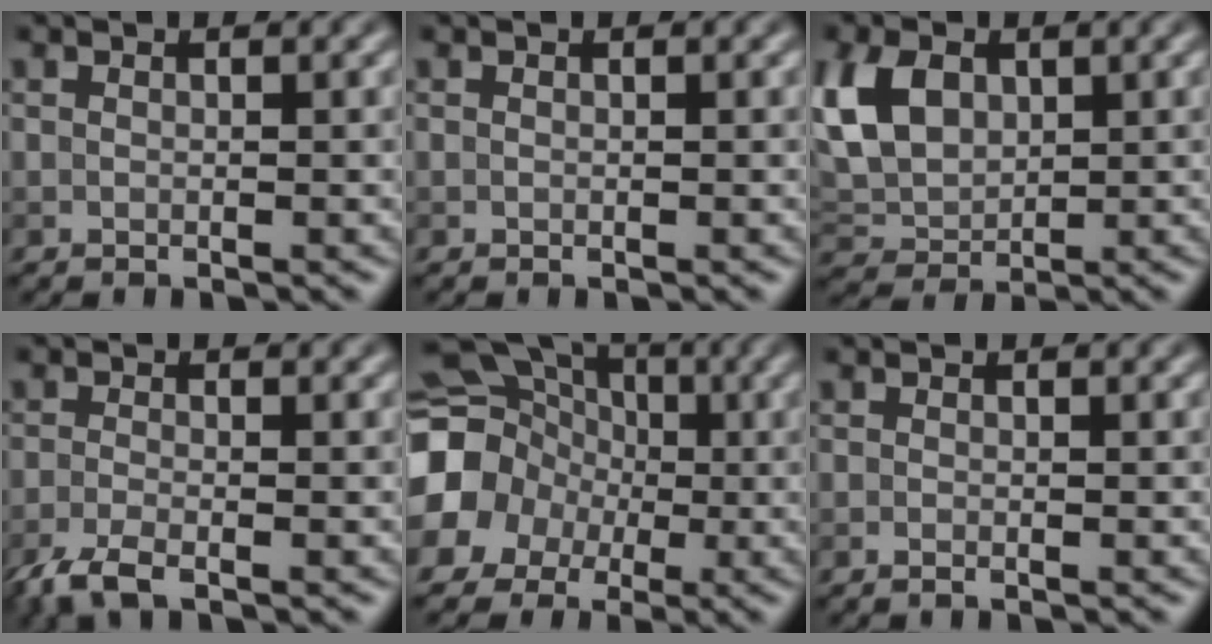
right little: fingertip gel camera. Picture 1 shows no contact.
{"total": 0.0}
{"total": 5.3, "force": [1.4, 3.8, 3.5], "torque": [-0.080, 0.003, 0.028]}
{"total": 3.0, "force": [-2.1, 0.8, 2.1], "torque": [-0.048, -0.010, -0.050]}
{"total": 14.7, "force": [-1.9, 13.7, 4.9], "torque": [-0.130, 0.005, -0.065]}
{"total": 0.6, "force": [-0.3, 0.1, 0.5], "torque": [-0.007, -0.004, -0.006]}